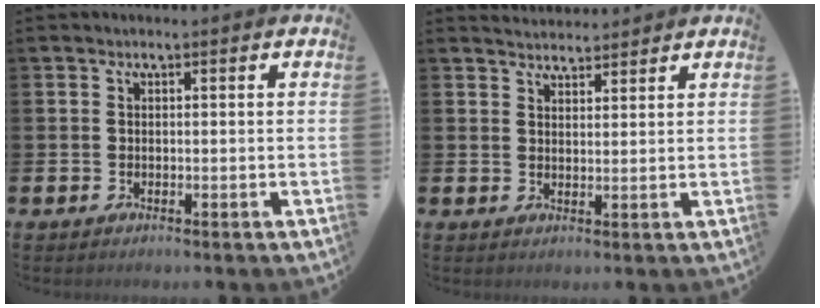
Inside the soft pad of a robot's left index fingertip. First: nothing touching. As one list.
[{"total": 2.6, "force": [2.6, 0.3, -0.2], "torque": [0.001, -0.014, 0.046]}]